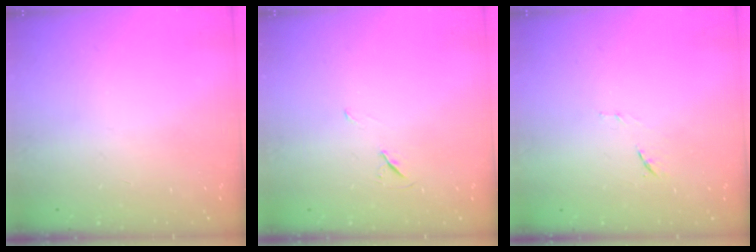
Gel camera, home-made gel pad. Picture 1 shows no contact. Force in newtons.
{"total": 4.9, "press": 4.4, "slide": 2.2}
{"total": 7.8, "press": 7.7, "slide": 0.6}